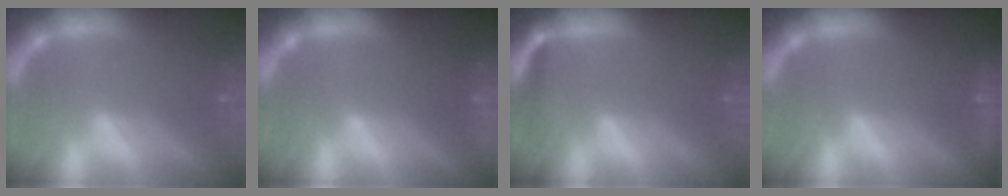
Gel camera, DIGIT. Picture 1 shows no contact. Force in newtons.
{"total": 9.0}
{"total": 3.0}
{"total": 1.9}